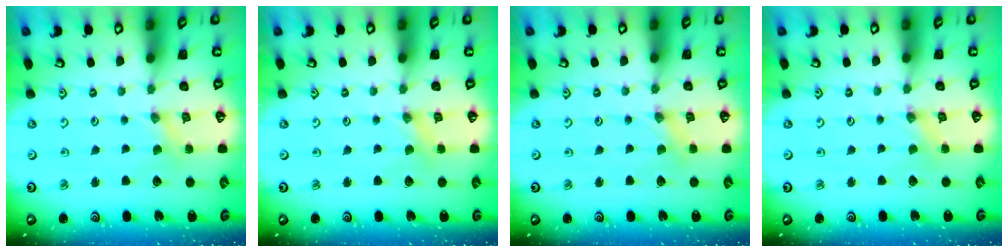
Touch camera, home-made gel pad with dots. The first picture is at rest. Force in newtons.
{"total": 0.8, "press": 0.8, "slide": 0.2}
{"total": 0.0}
{"total": 0.0}